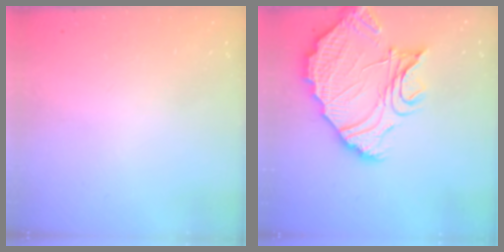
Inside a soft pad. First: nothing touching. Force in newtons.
{"total": 21.1, "press": 21.1, "slide": 1.6}